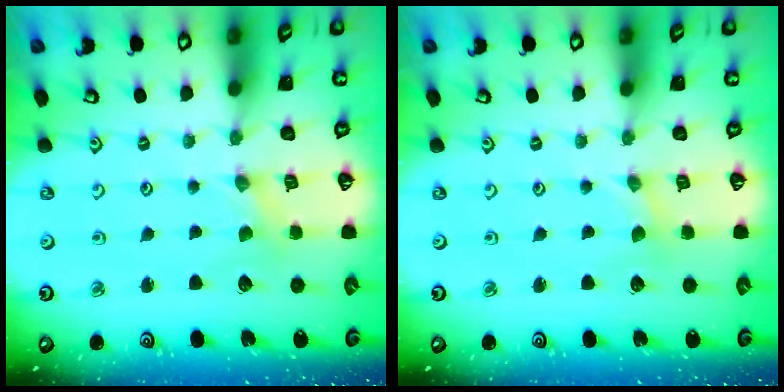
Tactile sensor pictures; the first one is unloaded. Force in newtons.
{"total": 0.0}